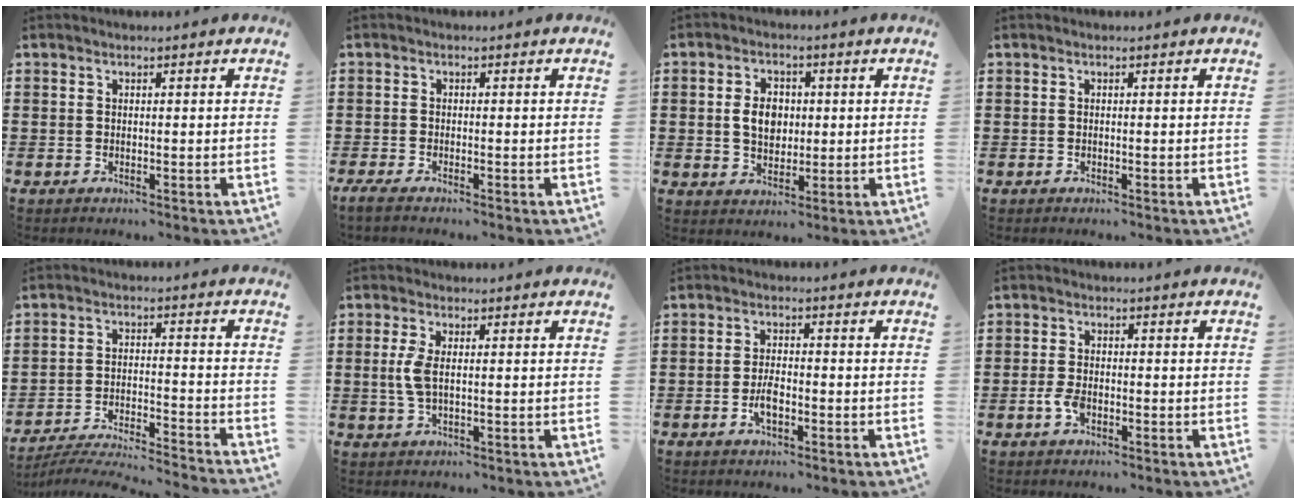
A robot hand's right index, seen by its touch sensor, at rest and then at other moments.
{"total": 1.3, "force": [-1.2, -0.1, 0.6], "torque": [-0.018, -0.006, -0.025]}
{"total": 5.1, "force": [0.4, 3.6, 3.6], "torque": [-0.077, 0.008, 0.000]}
{"total": 0.0}
{"total": 5.3, "force": [-5.1, -0.4, 1.4], "torque": [-0.031, -0.012, -0.105]}
{"total": 3.9, "force": [0.3, 1.6, 3.6], "torque": [-0.092, -0.004, -0.004]}
{"total": 3.5, "force": [-1.3, 1.3, 3.0], "torque": [-0.068, -0.003, -0.025]}
{"total": 3.0, "force": [-1.2, 1.6, 2.3], "torque": [-0.057, -0.007, -0.023]}